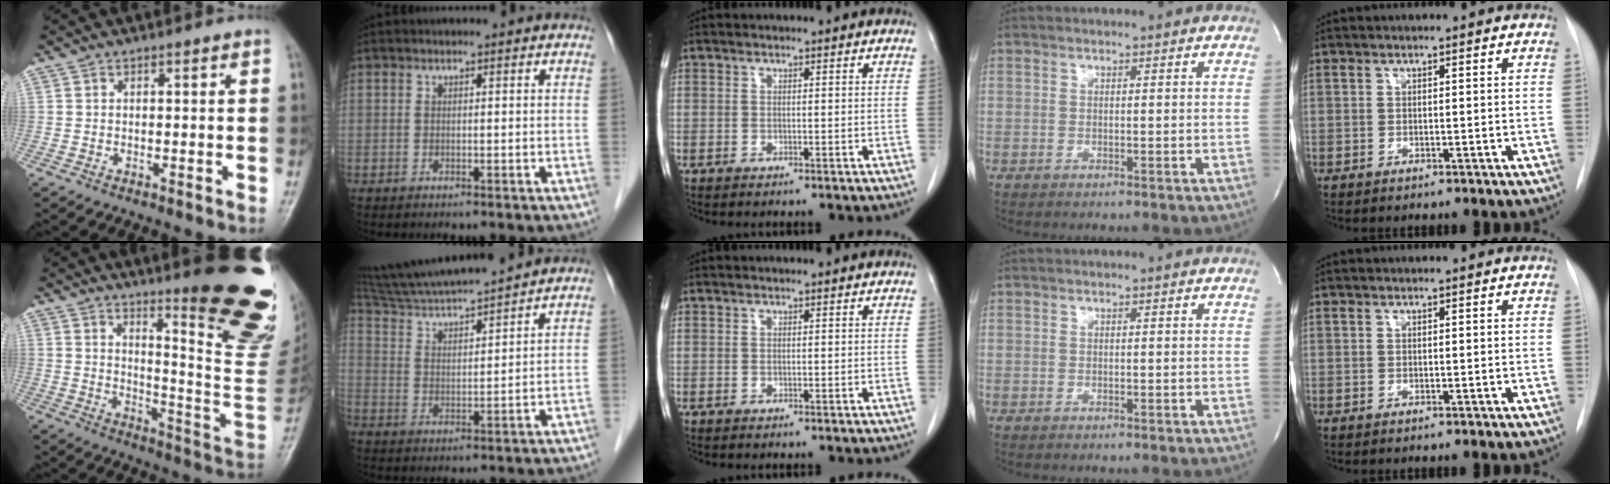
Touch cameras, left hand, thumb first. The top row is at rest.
{"thumb": {"total": 24.3, "force": [14.1, 4.4, 19.3], "torque": [-0.212, -0.102, 0.193]}, "index": {"total": 14.3, "force": [13.2, -0.3, 5.5], "torque": [-0.106, 0.012, 0.226]}}